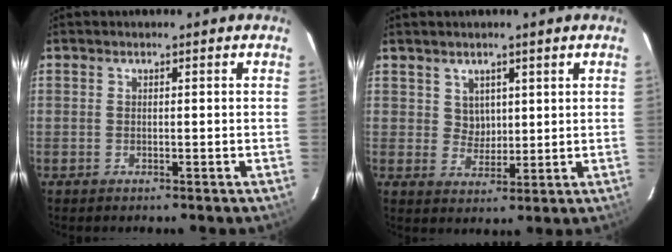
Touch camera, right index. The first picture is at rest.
{"total": 3.8, "force": [2.0, 3.1, 0.8], "torque": [-0.007, 0.005, 0.041]}